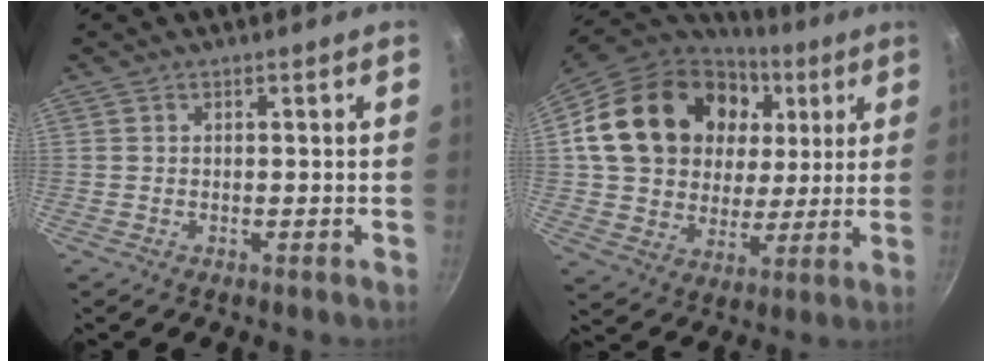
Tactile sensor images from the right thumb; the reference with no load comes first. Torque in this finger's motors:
{"motor_torque": [0.67, 4.34, 0.84, -0.48, 0.50]}